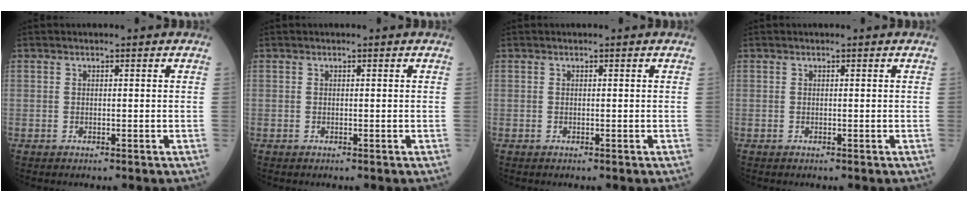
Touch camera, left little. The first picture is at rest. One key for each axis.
{"total": 0.0}
{"total": 0.0}
{"total": 0.0}